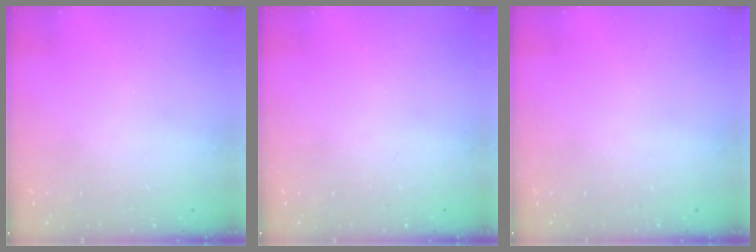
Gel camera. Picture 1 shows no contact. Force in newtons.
{"total": 0.0}
{"total": 0.0}